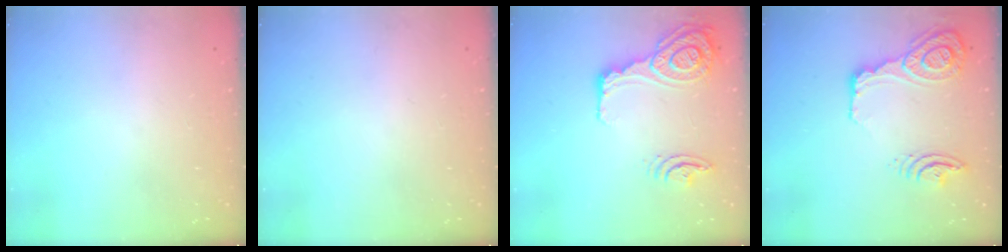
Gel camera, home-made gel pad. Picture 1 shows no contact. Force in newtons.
{"total": 0.0}
{"total": 18.9, "press": 18.6, "slide": 3.2}
{"total": 17.7, "press": 17.1, "slide": 4.4}